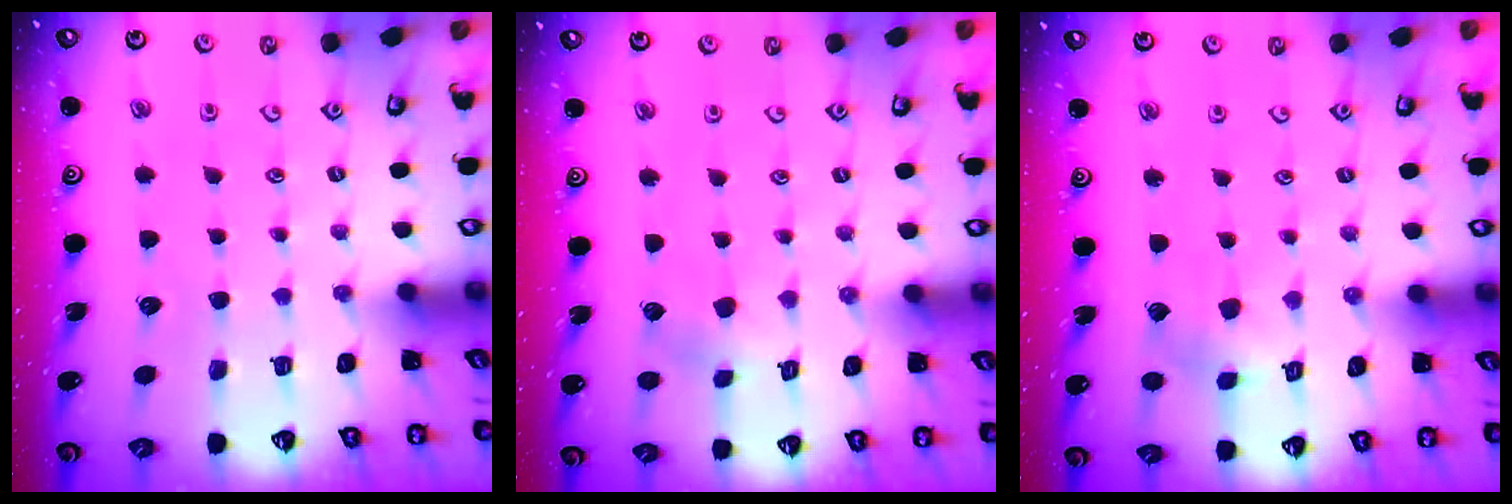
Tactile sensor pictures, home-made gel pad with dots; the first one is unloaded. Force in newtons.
{"total": 3.2, "press": 3.1, "slide": 0.6}
{"total": 3.7, "press": 3.7, "slide": 0.5}